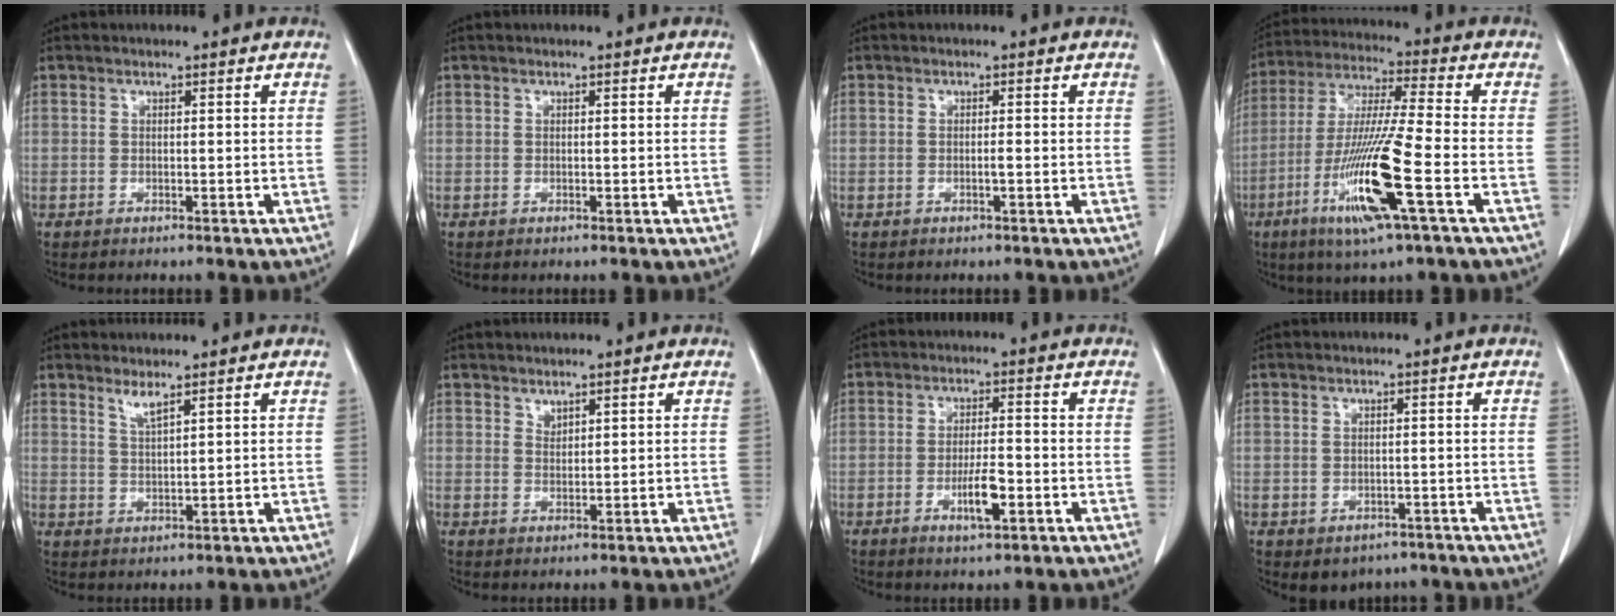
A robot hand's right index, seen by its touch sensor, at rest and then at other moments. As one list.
[{"total": 0.0}, {"total": 0.6, "force": [-0.2, -0.1, 0.6], "torque": [-0.012, 0.000, -0.005]}, {"total": 15.6, "force": [-5.8, -0.2, 14.5], "torque": [-0.297, -0.024, -0.111]}, {"total": 2.2, "force": [1.7, -0.2, 1.4], "torque": [-0.029, -0.010, 0.037]}, {"total": 1.2, "force": [1.1, 0.5, 0.3], "torque": [-0.003, -0.003, 0.021]}, {"total": 6.7, "force": [-2.6, 1.2, 6.1], "torque": [-0.112, -0.005, -0.043]}, {"total": 3.9, "force": [-2.6, 2.7, 0.7], "torque": [-0.001, 0.006, -0.030]}]